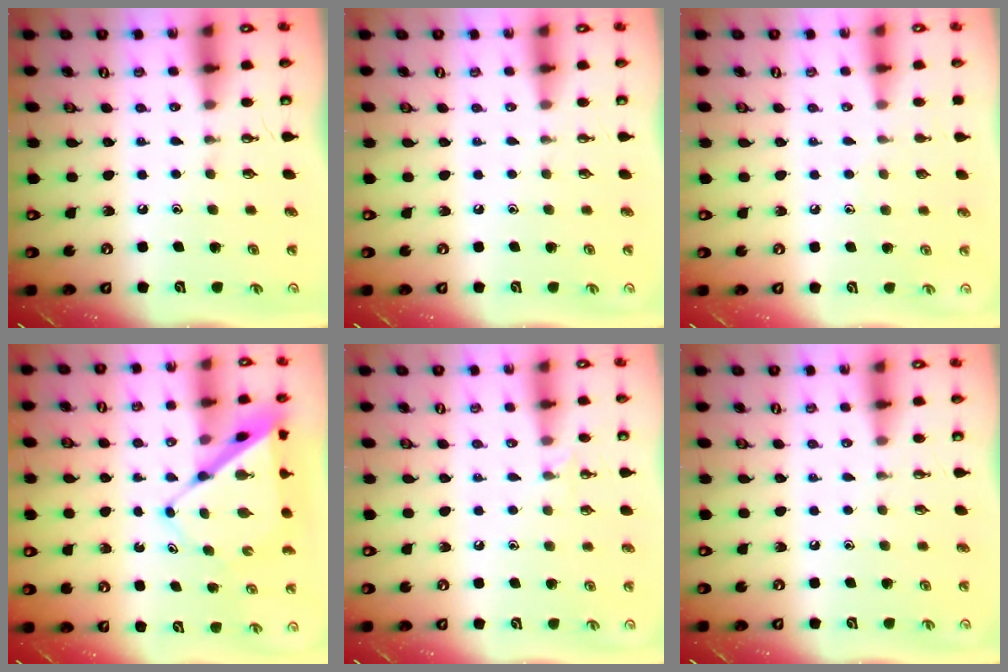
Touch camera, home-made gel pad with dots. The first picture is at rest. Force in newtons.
{"total": 0.0}
{"total": 4.3, "press": 4.3, "slide": 0.5}
{"total": 9.3, "press": 9.3, "slide": 0.6}
{"total": 3.8, "press": 3.7, "slide": 0.5}
{"total": 0.0}